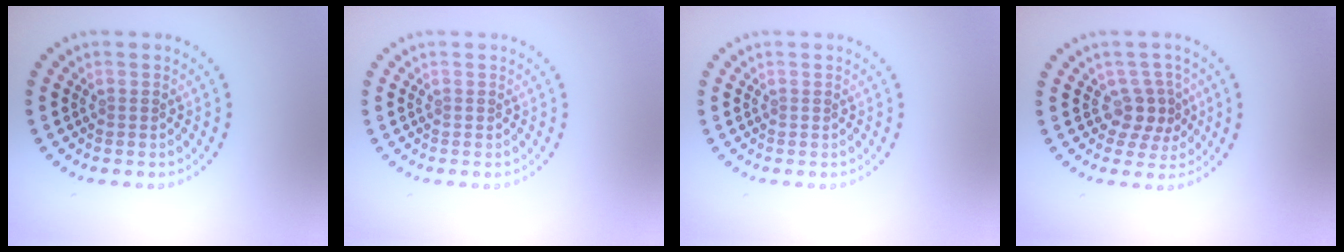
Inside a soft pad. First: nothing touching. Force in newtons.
{"total": 0.0}
{"total": 0.0}
{"total": 2.5, "press": 2.0, "slide": 1.5}